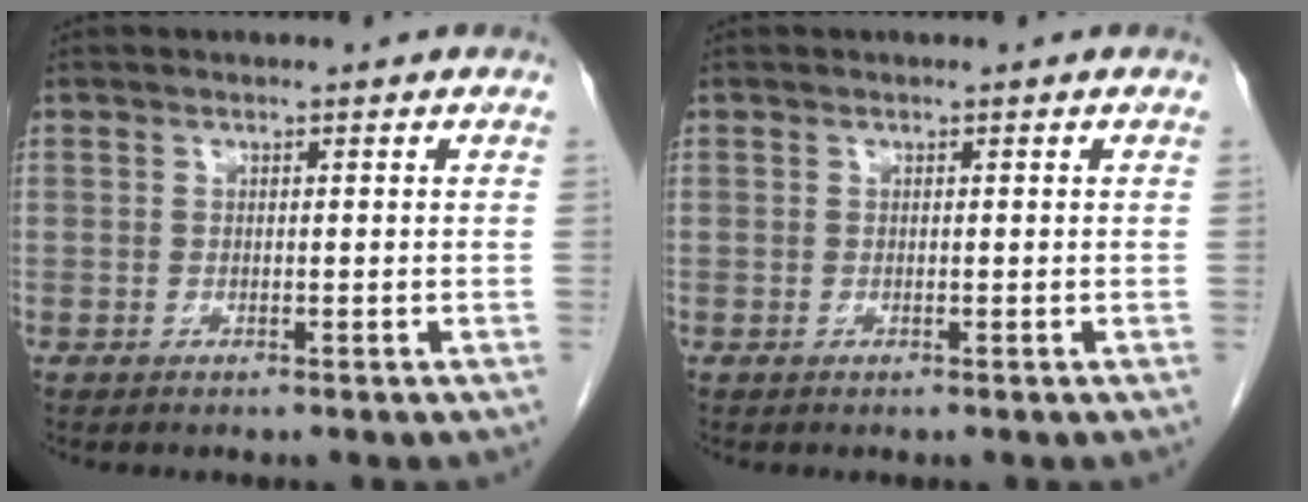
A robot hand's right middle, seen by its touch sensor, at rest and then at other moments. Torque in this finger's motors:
{"motor_torque": [0.00, 0.00, 0.00, 0.00]}